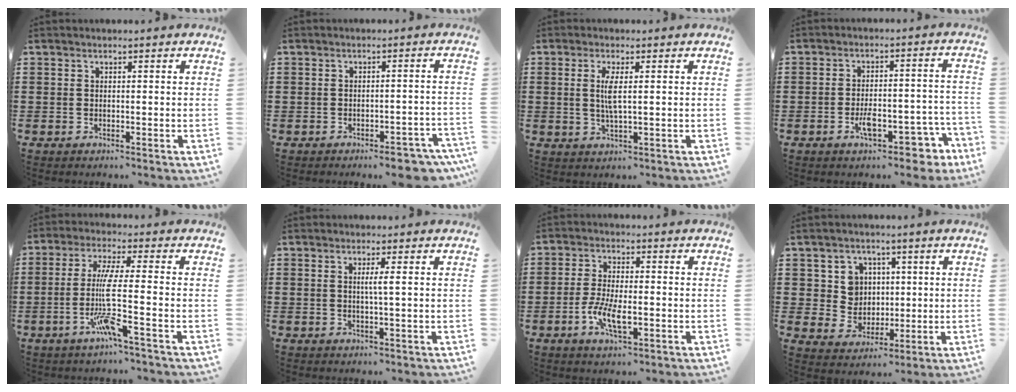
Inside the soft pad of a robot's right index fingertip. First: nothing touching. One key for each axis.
{"total": 3.9, "fx": -3.5, "fy": 0.7, "fz": 1.5, "tx": -0.024, "ty": 0.002, "tz": -0.067}
{"total": 3.6, "fx": 0.5, "fy": 0.4, "fz": 3.5, "tx": -0.069, "ty": -0.003, "tz": 0.007}
{"total": 7.0, "fx": -3.5, "fy": 2.3, "fz": 5.7, "tx": -0.090, "ty": 0.001, "tz": -0.061}
{"total": 8.1, "fx": -2.4, "fy": 0.0, "fz": 7.7, "tx": -0.168, "ty": -0.016, "tz": -0.054}
{"total": 2.0, "fx": 0.3, "fy": -0.3, "fz": 1.9, "tx": -0.038, "ty": -0.004, "tz": 0.001}
{"total": 6.1, "fx": -2.1, "fy": 2.0, "fz": 5.4, "tx": -0.117, "ty": -0.008, "tz": -0.042}
{"total": 6.3, "fx": 1.6, "fy": 5.9, "fz": 1.7, "tx": -0.057, "ty": 0.014, "tz": 0.029}